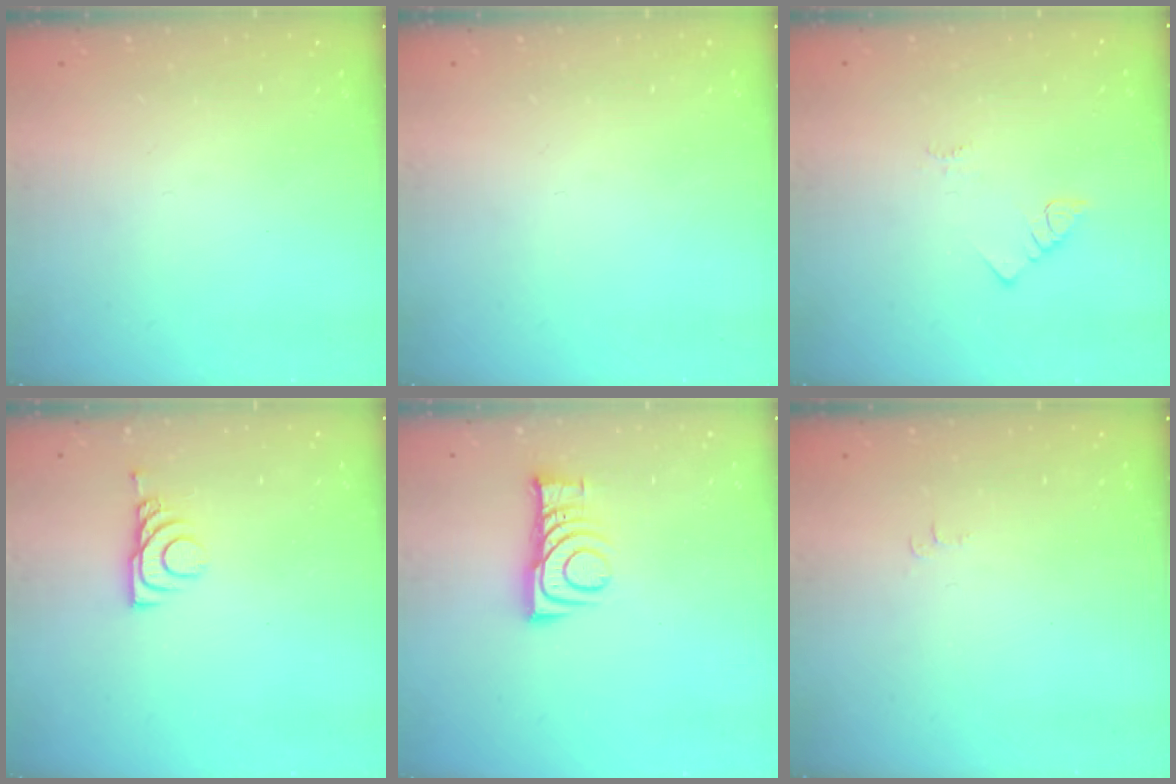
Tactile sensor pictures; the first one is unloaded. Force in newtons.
{"total": 0.0}
{"total": 2.0, "press": 2.0, "slide": 0.4}
{"total": 6.0, "press": 5.9, "slide": 0.8}
{"total": 8.8, "press": 8.8, "slide": 0.1}
{"total": 3.3, "press": 3.3, "slide": 0.5}